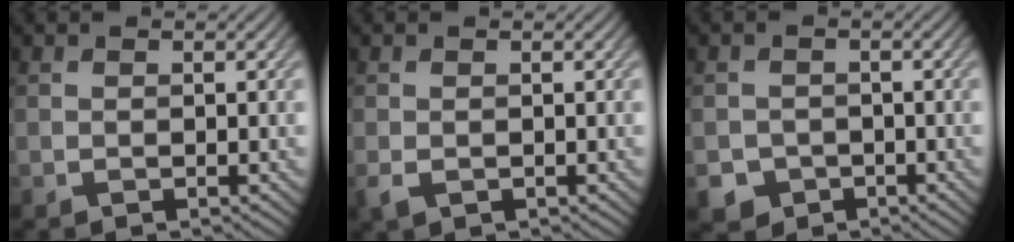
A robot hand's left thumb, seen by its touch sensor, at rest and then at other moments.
{"total": 1.7, "force": [-0.6, 1.2, 1.0], "torque": [-0.030, -0.010, -0.009]}
{"total": 3.8, "force": [-2.0, 3.1, 0.8], "torque": [-0.014, -0.006, -0.039]}